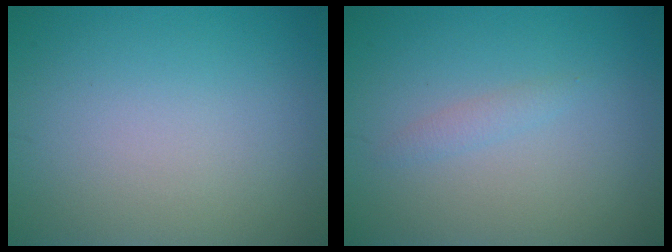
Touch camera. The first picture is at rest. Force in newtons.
{"total": 0.9, "press": 0.9, "slide": 0.1}